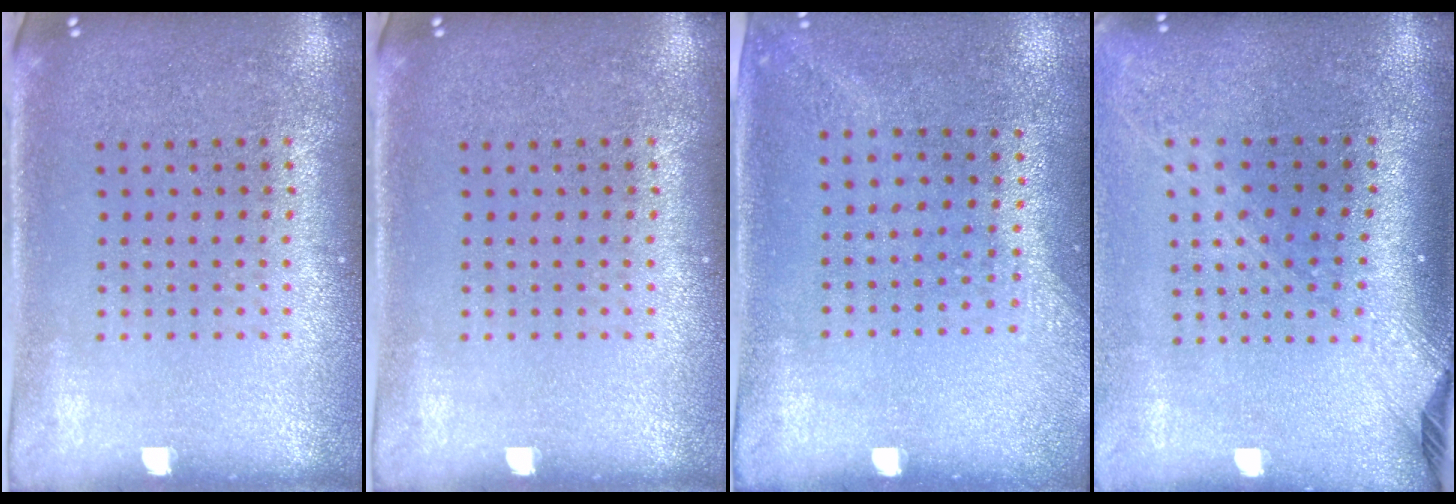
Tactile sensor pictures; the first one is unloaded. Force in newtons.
{"total": 0.0}
{"total": 1.4, "press": 1.0, "slide": 0.9}
{"total": 2.2, "press": 1.6, "slide": 1.5}